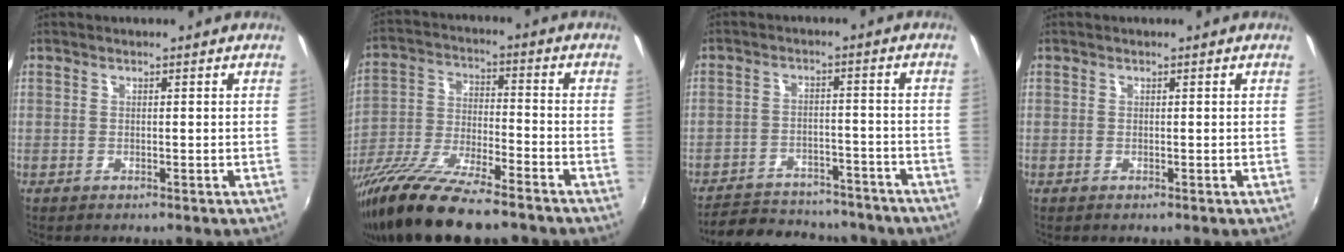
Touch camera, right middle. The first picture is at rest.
{"total": 18.6, "force": [-14.2, 3.7, 11.5], "torque": [-0.230, -0.051, -0.254]}
{"total": 20.5, "force": [-17.5, 7.2, 8.0], "torque": [-0.168, 0.003, -0.224]}
{"total": 0.0}